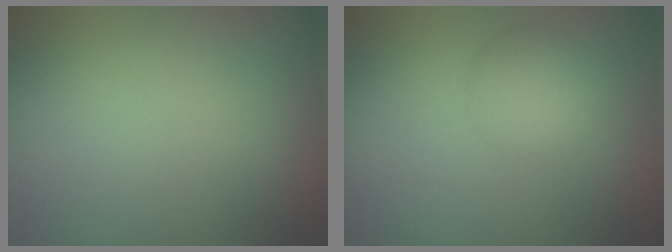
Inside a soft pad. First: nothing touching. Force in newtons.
{"total": 2.7, "press": 2.7, "slide": 0.1}